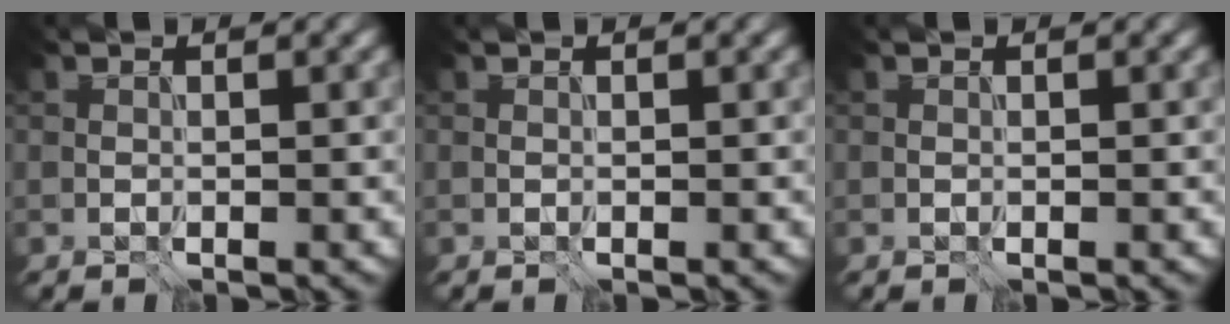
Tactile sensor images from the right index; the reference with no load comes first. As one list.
[{"total": 0.0}, {"total": 0.0}]